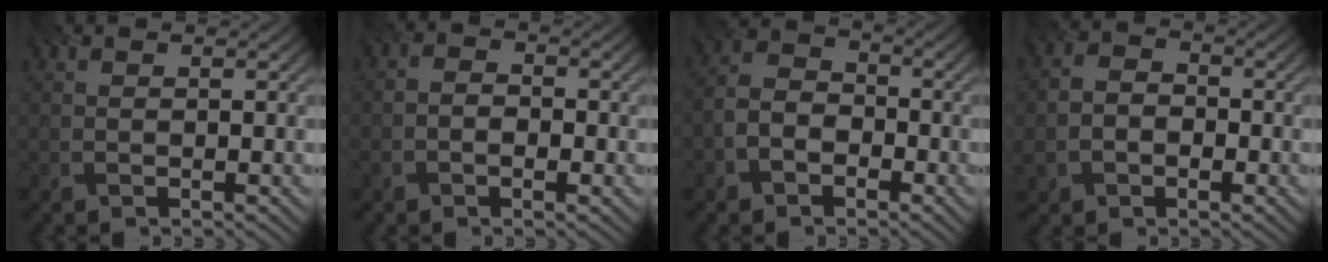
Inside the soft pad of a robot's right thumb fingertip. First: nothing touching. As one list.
[{"total": 2.7, "force": [-1.1, 1.6, 1.8], "torque": [-0.025, 0.003, -0.027]}, {"total": 4.7, "force": [-2.3, 3.4, 2.4], "torque": [-0.054, 0.003, -0.056]}, {"total": 4.8, "force": [-1.7, 3.9, 2.2], "torque": [-0.048, -0.011, -0.041]}]